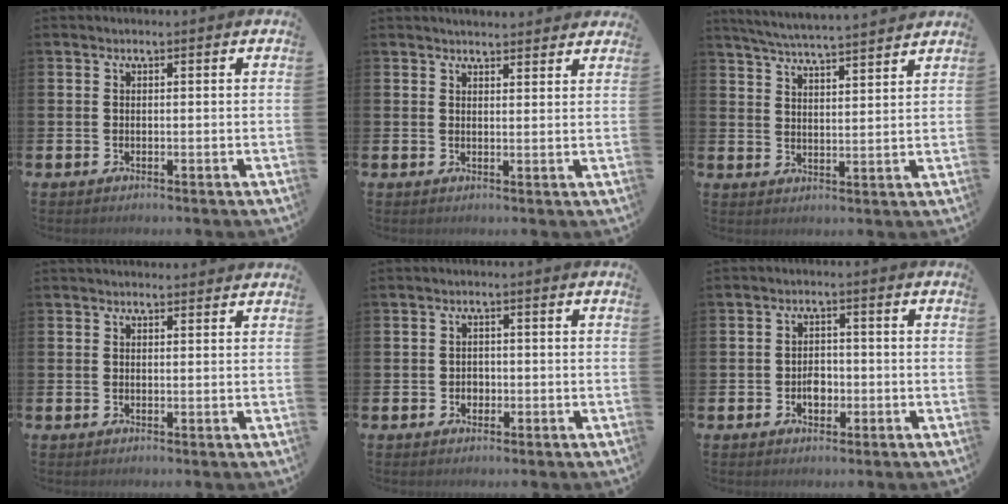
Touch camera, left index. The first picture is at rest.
{"total": 2.7, "force": [2.7, 0.4, -0.1], "torque": [0.006, -0.017, 0.048]}
{"total": 5.4, "force": [5.3, -0.3, 0.9], "torque": [-0.037, -0.036, 0.094]}
{"total": 1.4, "force": [1.3, 0.3, 0.2], "torque": [0.006, -0.004, 0.022]}
{"total": 1.5, "force": [-0.3, 1.4, 0.5], "torque": [-0.001, 0.002, -0.011]}
{"total": 2.8, "force": [-0.7, 2.0, 1.8], "torque": [-0.024, 0.000, -0.017]}